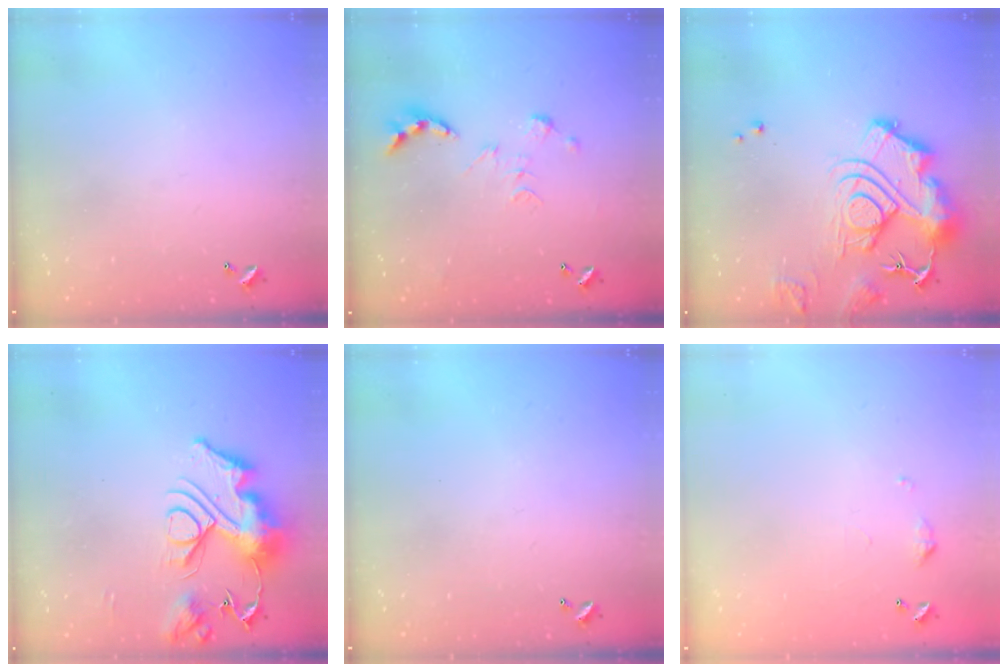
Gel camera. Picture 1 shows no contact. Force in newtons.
{"total": 0.0}
{"total": 16.2, "press": 16.1, "slide": 1.7}
{"total": 17.1, "press": 17.1, "slide": 1.7}
{"total": 0.0}
{"total": 5.0, "press": 4.9, "slide": 0.8}